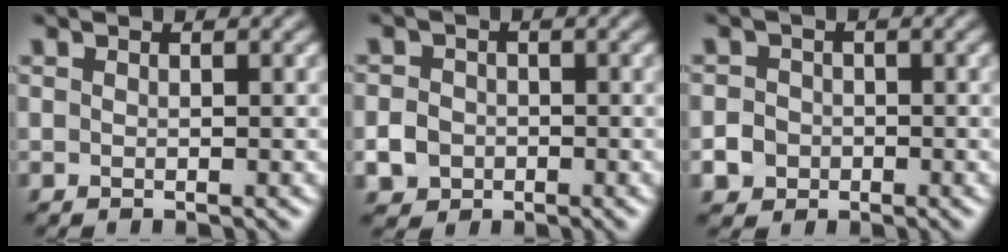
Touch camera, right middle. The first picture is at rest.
{"total": 3.1, "force": [-1.1, 2.7, 1.0], "torque": [-0.005, -0.003, -0.025]}
{"total": 3.9, "force": [-1.8, 3.3, 1.1], "torque": [-0.005, -0.005, -0.041]}